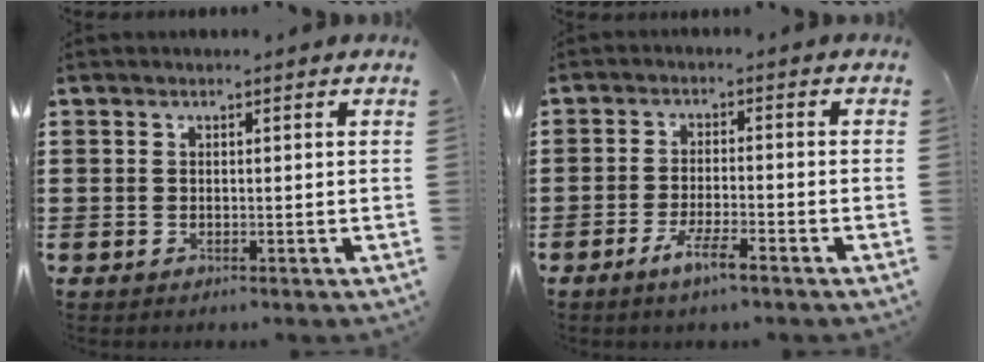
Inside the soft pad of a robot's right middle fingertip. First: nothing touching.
{"total": 4.3, "force": [-2.9, 0.6, 3.1], "torque": [-0.062, -0.002, -0.055]}